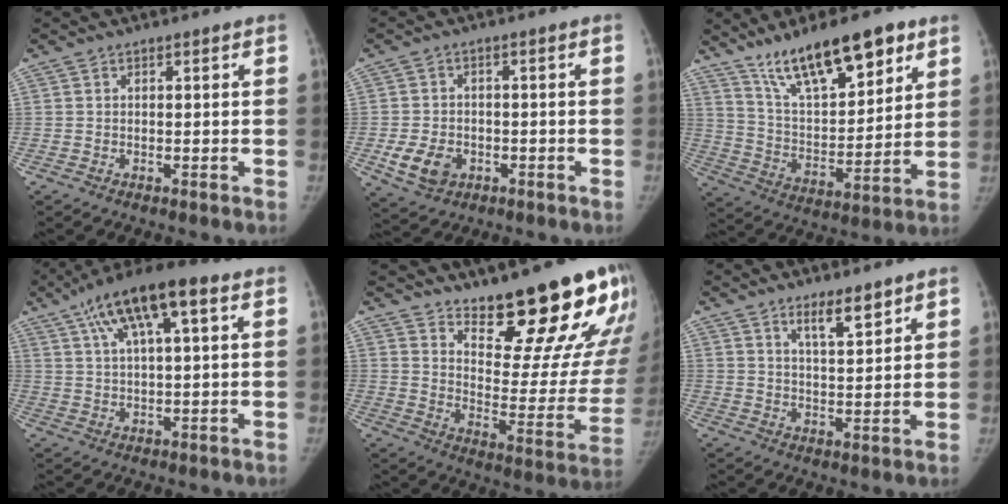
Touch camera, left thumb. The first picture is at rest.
{"total": 7.0, "force": [-2.5, 5.3, 3.8], "torque": [-0.062, 0.007, -0.035]}
{"total": 19.1, "force": [12.5, 6.8, 12.8], "torque": [-0.176, -0.054, 0.225]}
{"total": 14.1, "force": [6.3, 4.3, 11.8], "torque": [-0.197, 0.013, 0.101]}
{"total": 23.1, "force": [17.1, 6.4, 14.1], "torque": [-0.152, -0.133, 0.238]}
{"total": 5.9, "force": [4.1, 1.6, 3.9], "torque": [-0.051, -0.034, 0.070]}